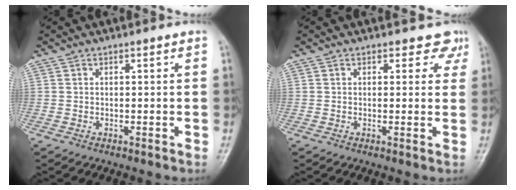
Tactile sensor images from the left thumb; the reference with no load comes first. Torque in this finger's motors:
{"motor_torque": [-0.11, -0.03, -0.26, -0.03, 0.03]}